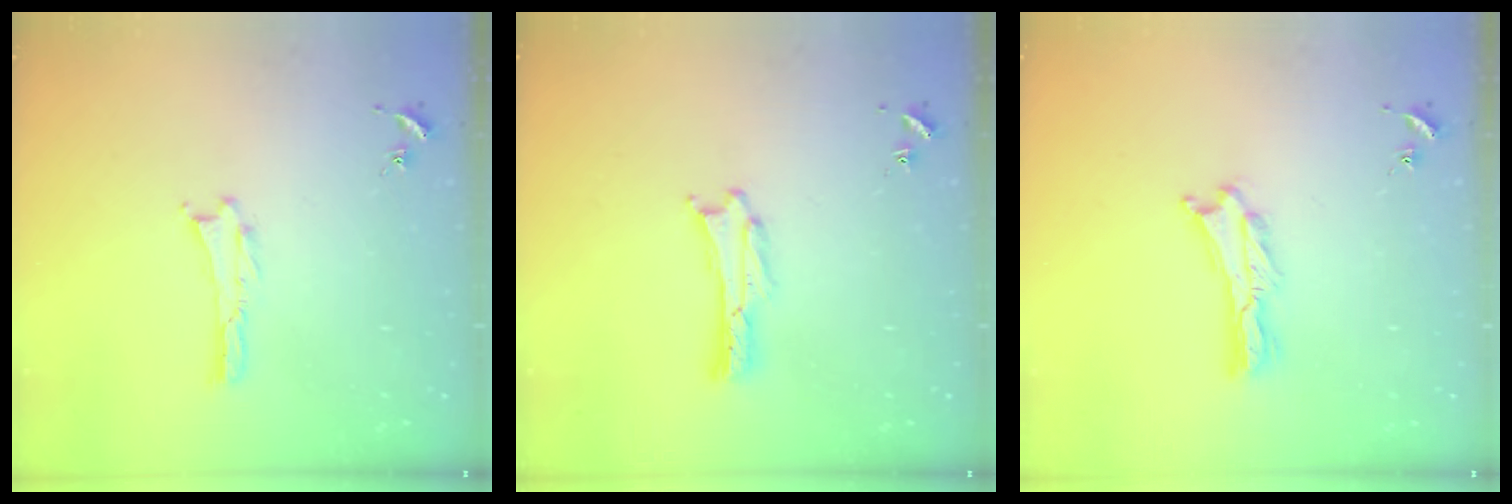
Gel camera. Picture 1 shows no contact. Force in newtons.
{"total": 1.1, "press": 1.1, "slide": 0.0}
{"total": 1.2, "press": 1.1, "slide": 0.3}